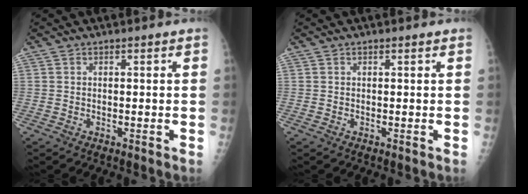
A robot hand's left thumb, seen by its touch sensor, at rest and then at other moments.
{"total": 0.0}